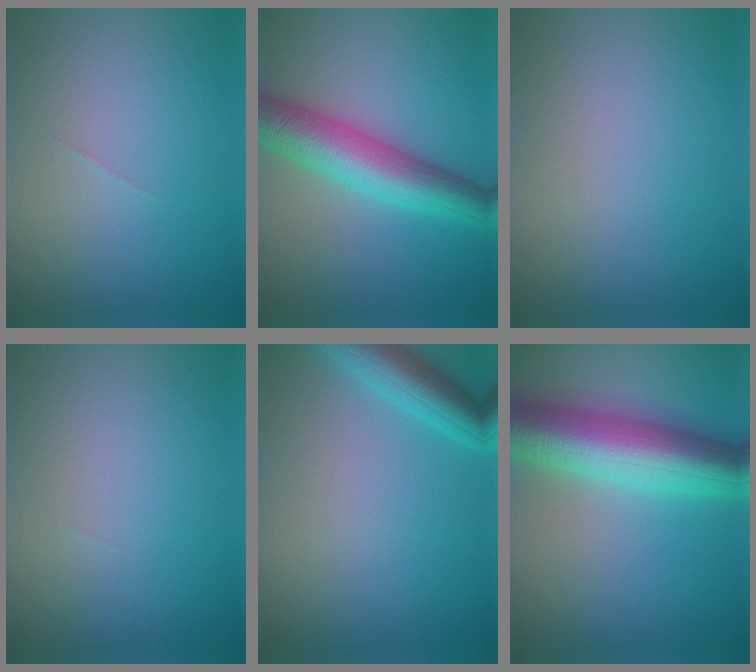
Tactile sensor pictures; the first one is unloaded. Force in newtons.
{"total": 7.2, "press": 7.2, "slide": 0.1}
{"total": 0.0}
{"total": 0.0}
{"total": 4.7, "press": 4.7, "slide": 0.2}
{"total": 10.4, "press": 10.4, "slide": 0.2}